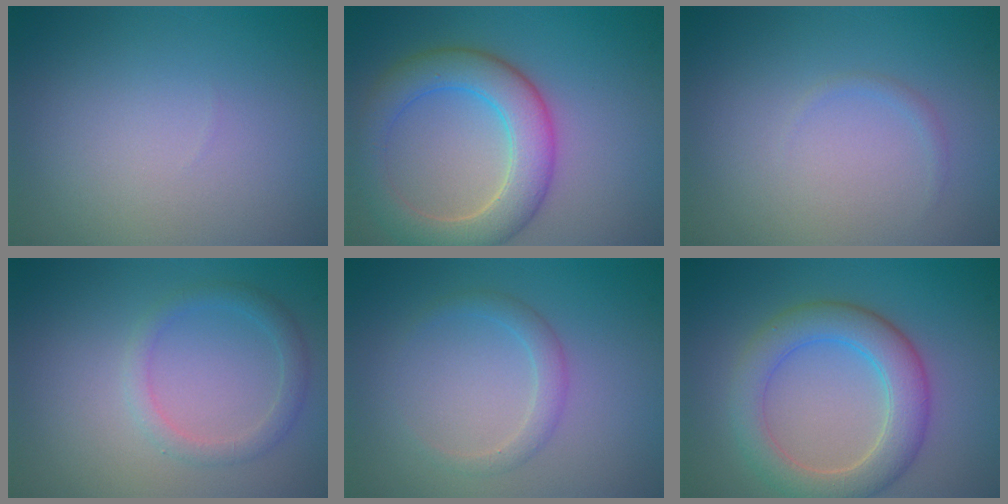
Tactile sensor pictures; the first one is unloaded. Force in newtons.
{"total": 6.3, "press": 6.2, "slide": 0.6}
{"total": 0.6, "press": 0.6, "slide": 0.0}
{"total": 1.9, "press": 1.9, "slide": 0.0}
{"total": 1.7, "press": 1.7, "slide": 0.1}
{"total": 5.6, "press": 5.6, "slide": 0.7}